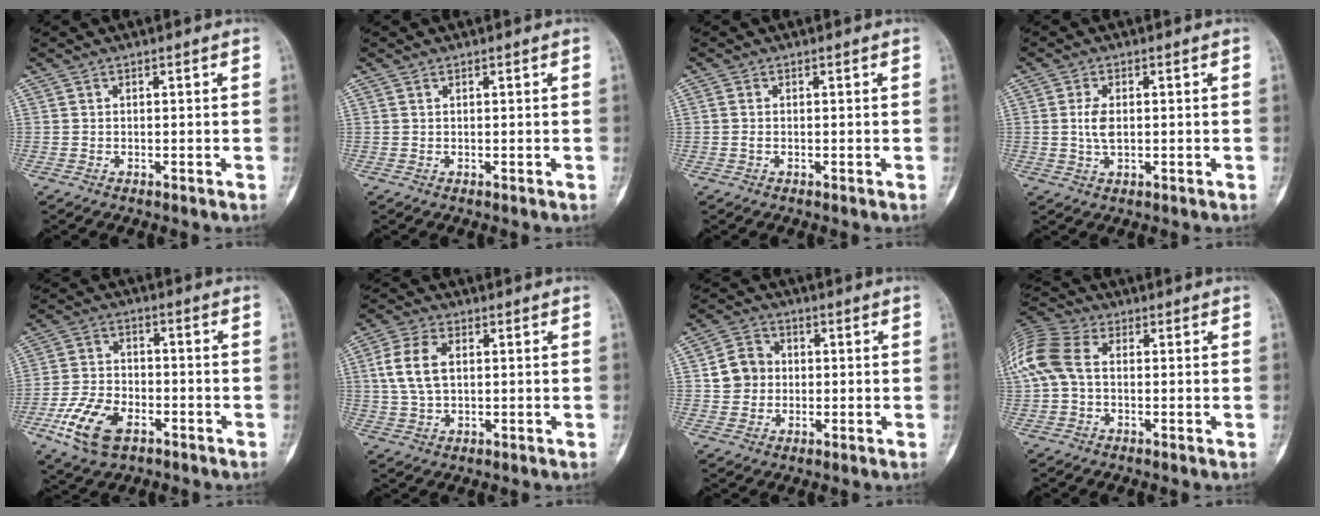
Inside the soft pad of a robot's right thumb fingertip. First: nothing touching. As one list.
[{"total": 0.0}, {"total": 0.7, "force": [-0.1, 0.4, 0.5], "torque": [-0.015, -0.001, -0.003]}, {"total": 3.8, "force": [0.3, 2.0, 3.2], "torque": [-0.067, -0.001, 0.006]}, {"total": 11.1, "force": [-5.4, 6.3, 7.4], "torque": [-0.141, 0.016, -0.100]}, {"total": 8.1, "force": [1.5, 4.9, 6.3], "torque": [-0.130, 0.007, 0.031]}, {"total": 6.5, "force": [0.3, 5.9, 2.7], "torque": [-0.026, 0.010, -0.002]}, {"total": 12.0, "force": [1.0, 8.1, 8.8], "torque": [-0.215, 0.029, 0.012]}]